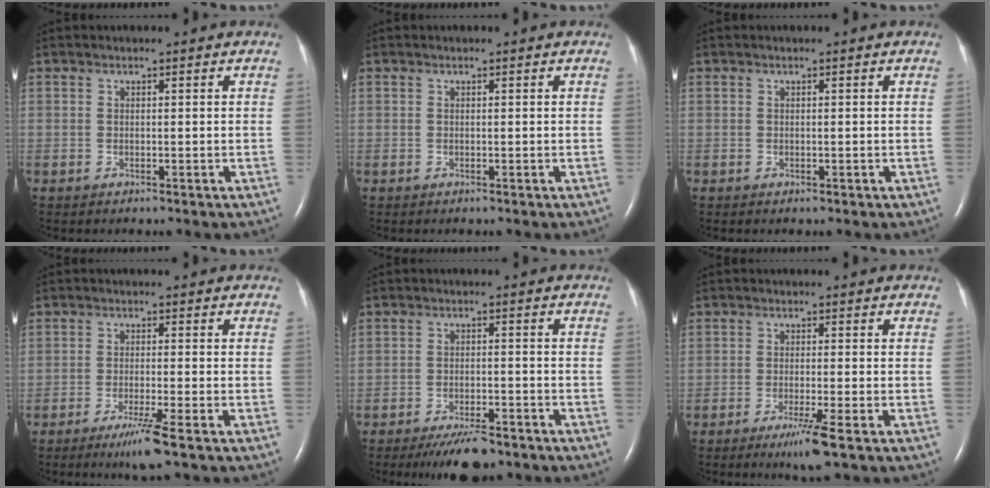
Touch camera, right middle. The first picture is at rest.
{"total": 0.0}
{"total": 0.0}
{"total": 4.6, "force": [-2.9, -0.8, 3.5], "torque": [-0.070, -0.016, -0.055]}
{"total": 6.4, "force": [-4.9, 1.6, 3.6], "torque": [-0.064, -0.008, -0.080]}
{"total": 4.3, "force": [-2.5, -0.6, 3.5], "torque": [-0.066, -0.016, -0.046]}